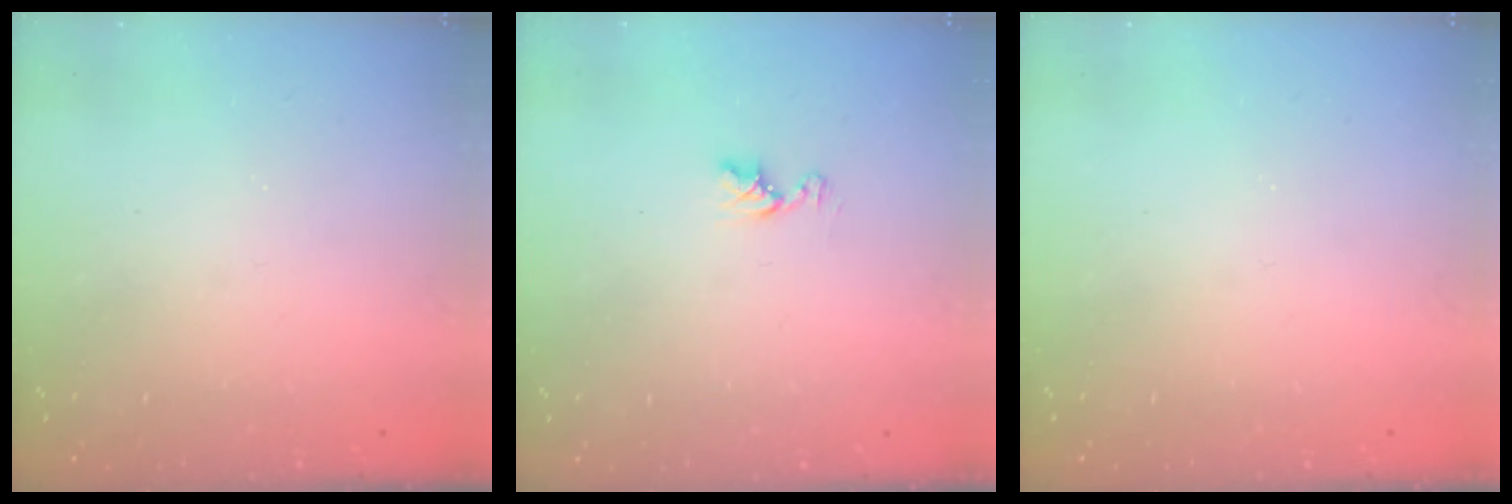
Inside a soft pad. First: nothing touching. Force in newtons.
{"total": 5.1, "press": 5.1, "slide": 0.6}
{"total": 0.0}